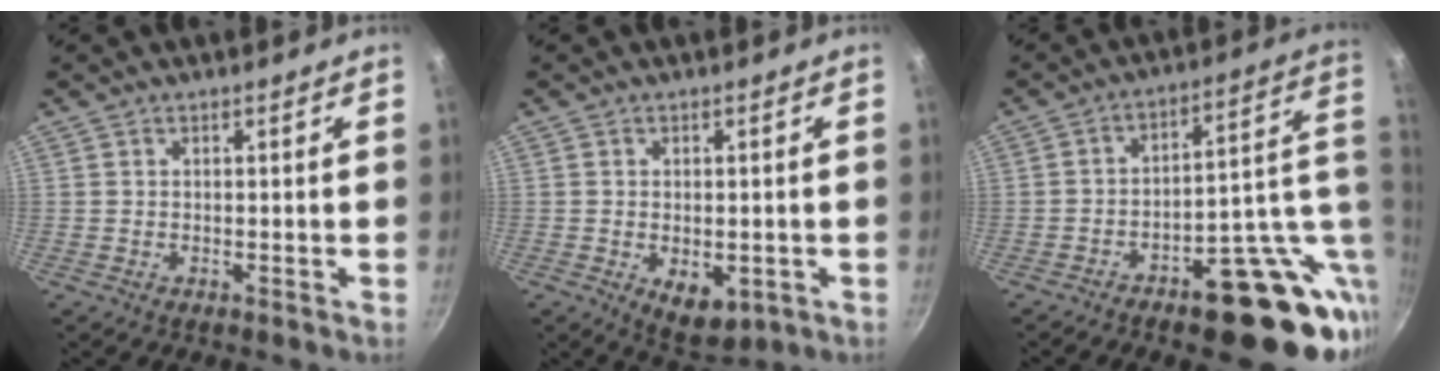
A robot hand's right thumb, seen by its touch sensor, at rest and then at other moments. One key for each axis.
{"total": 6.6, "fx": -1.6, "fy": 4.0, "fz": 5.0, "tx": -0.057, "ty": -0.007, "tz": -0.010}
{"total": 22.0, "fx": -5.2, "fy": 9.7, "fz": 19.0, "tx": -0.188, "ty": 0.018, "tz": -0.058}